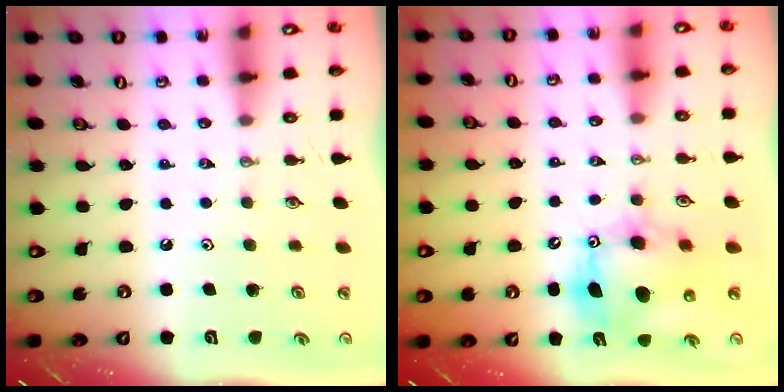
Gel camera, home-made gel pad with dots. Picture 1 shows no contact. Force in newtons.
{"total": 12.3, "press": 12.0, "slide": 2.7}